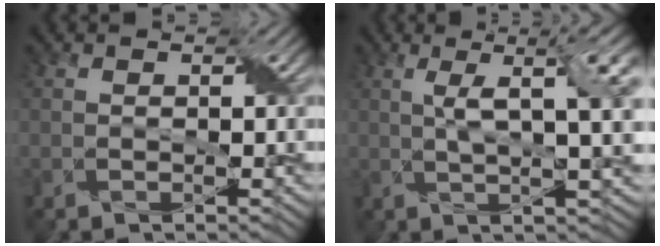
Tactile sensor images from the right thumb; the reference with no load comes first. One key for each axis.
{"total": 8.2, "fx": 1.9, "fy": 1.8, "fz": 7.7, "tx": -0.129, "ty": 0.011, "tz": 0.036}